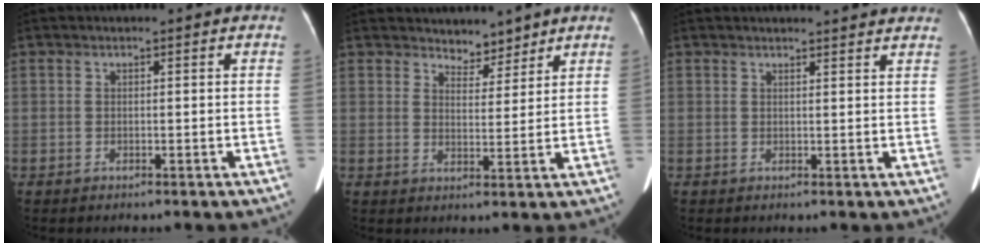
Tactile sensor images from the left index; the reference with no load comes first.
{"total": 3.5, "force": [3.2, 1.5, 0.3], "torque": [-0.003, 0.000, 0.051]}
{"total": 7.2, "force": [6.8, 0.8, 2.2], "torque": [-0.024, 0.008, 0.062]}